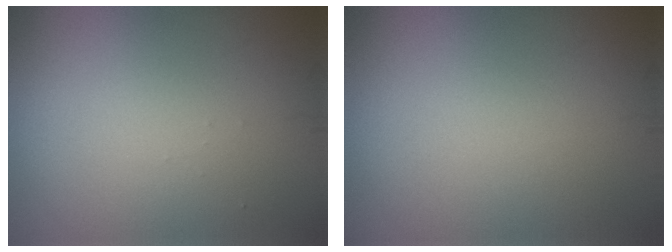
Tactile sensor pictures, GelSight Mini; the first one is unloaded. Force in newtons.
{"total": 0.0}